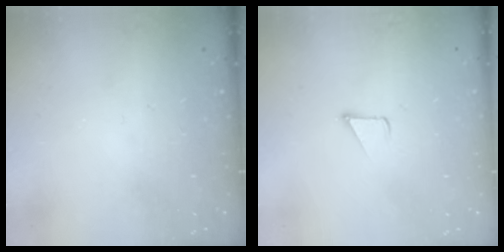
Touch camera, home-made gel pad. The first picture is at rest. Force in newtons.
{"total": 1.7, "press": 1.7, "slide": 0.1}